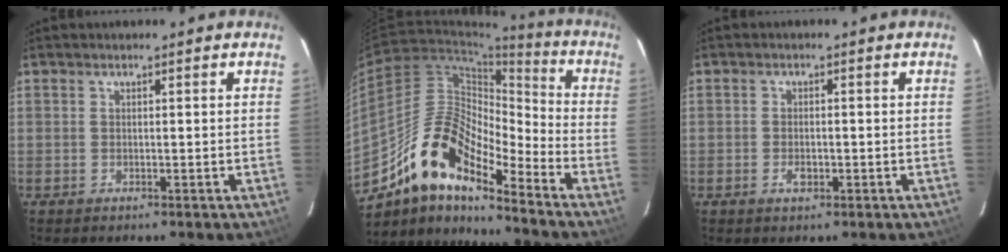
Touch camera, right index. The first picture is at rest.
{"total": 16.1, "force": [-11.9, 4.8, 9.7], "torque": [-0.170, 0.007, -0.235]}
{"total": 2.2, "force": [-0.8, 1.2, 1.7], "torque": [-0.031, 0.000, -0.013]}